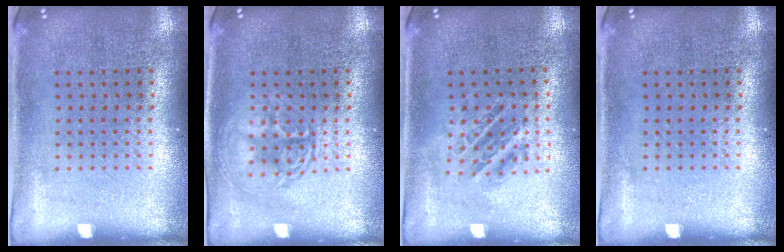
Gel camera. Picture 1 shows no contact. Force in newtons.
{"total": 2.7, "press": 2.7, "slide": 0.3}
{"total": 1.0, "press": 1.0, "slide": 0.2}
{"total": 0.0}